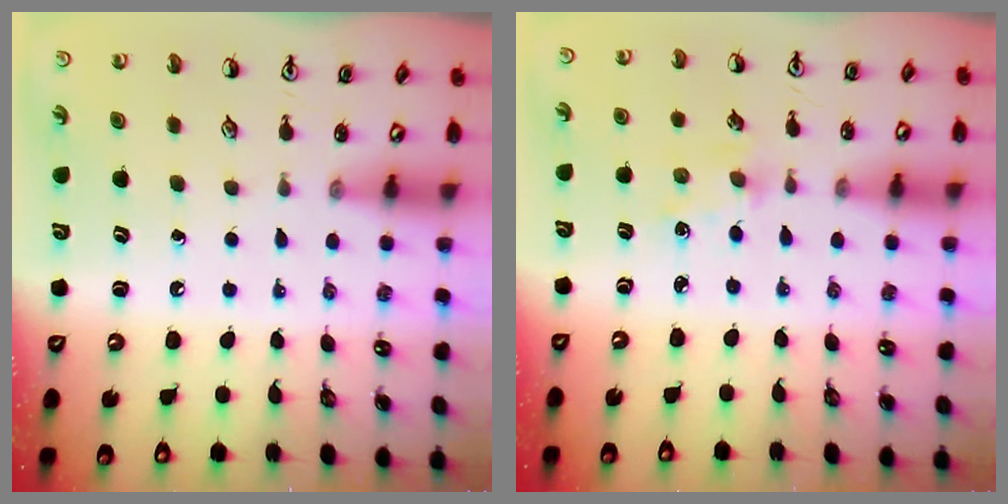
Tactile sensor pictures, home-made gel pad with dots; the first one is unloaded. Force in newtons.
{"total": 2.5, "press": 2.4, "slide": 0.3}